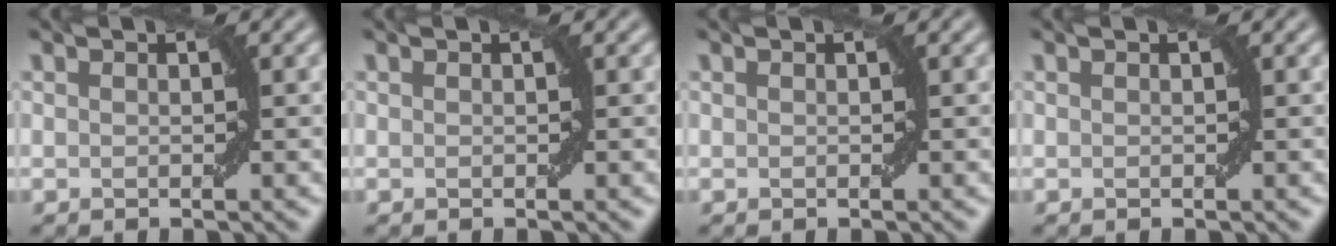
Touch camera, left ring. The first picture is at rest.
{"total": 0.0}
{"total": 0.0}
{"total": 0.0}